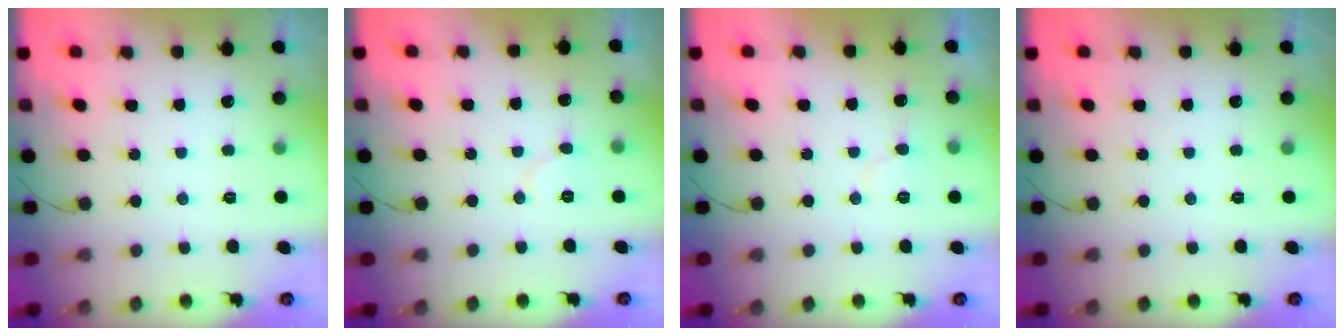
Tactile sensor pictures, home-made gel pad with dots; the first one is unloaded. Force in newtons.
{"total": 5.7, "press": 5.7, "slide": 0.5}
{"total": 5.7, "press": 5.7, "slide": 0.4}
{"total": 0.0}